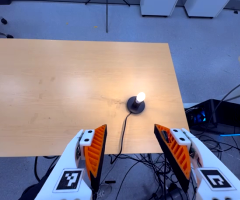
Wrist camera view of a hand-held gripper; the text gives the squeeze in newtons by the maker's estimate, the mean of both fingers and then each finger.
{"total": 0.0}